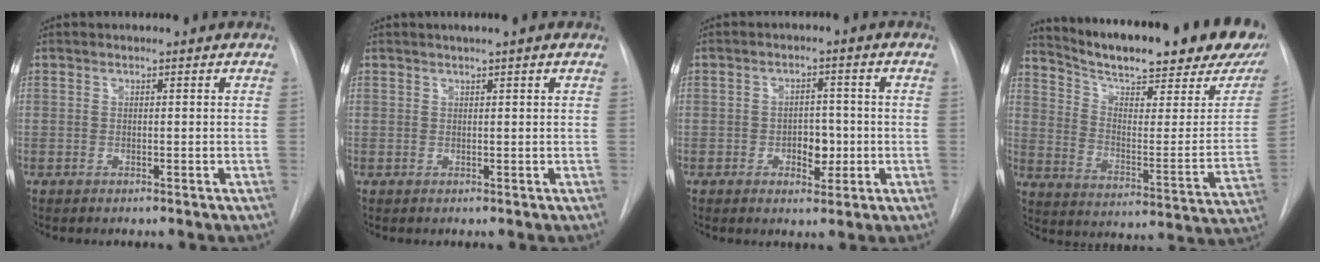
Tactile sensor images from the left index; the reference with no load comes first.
{"total": 2.0, "force": [1.4, -0.3, 1.4], "torque": [-0.023, 0.010, 0.024]}
{"total": 4.2, "force": [-0.9, 2.6, 3.2], "torque": [-0.037, 0.005, -0.008]}
{"total": 27.7, "force": [22.3, 4.9, 15.8], "torque": [-0.243, -0.055, 0.296]}